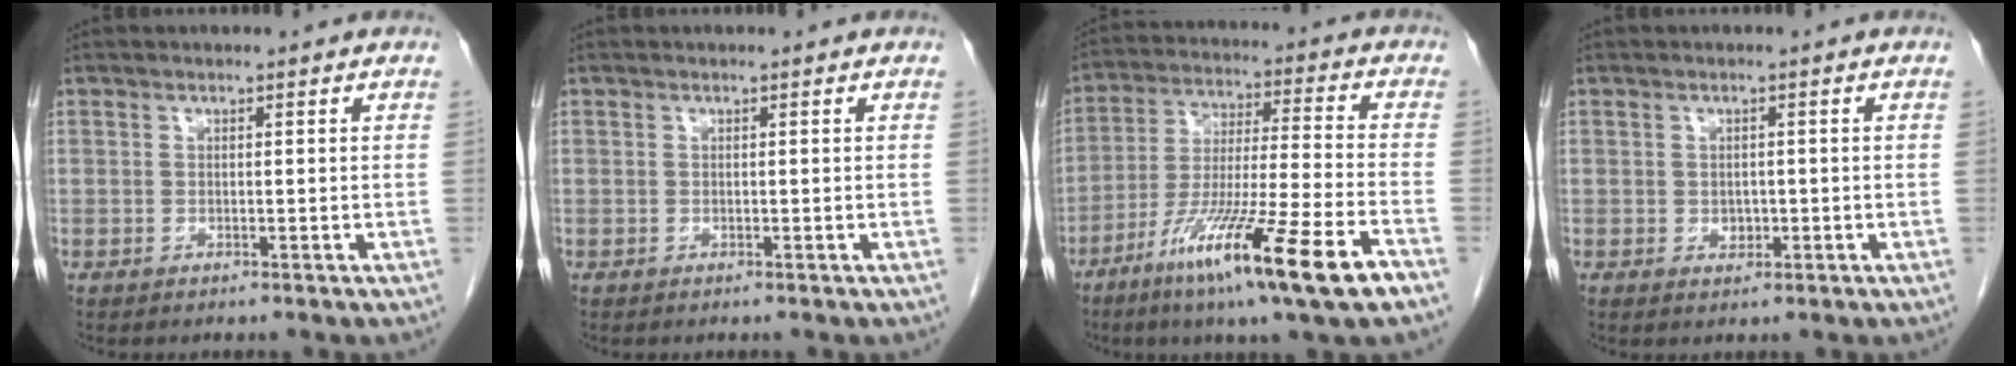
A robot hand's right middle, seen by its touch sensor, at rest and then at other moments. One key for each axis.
{"total": 0.0}
{"total": 18.3, "fx": -10.2, "fy": -0.2, "fz": 15.2, "tx": -0.274, "ty": -0.052, "tz": -0.181}
{"total": 1.3, "fx": -0.2, "fy": 1.1, "fz": 0.8, "tx": -0.012, "ty": 0.002, "tz": 0.001}